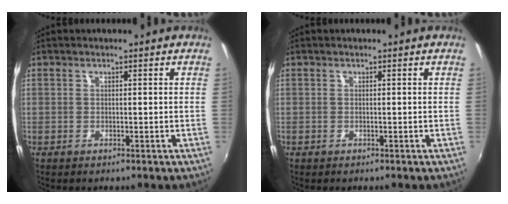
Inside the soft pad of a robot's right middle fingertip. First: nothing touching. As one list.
[{"total": 0.0}]